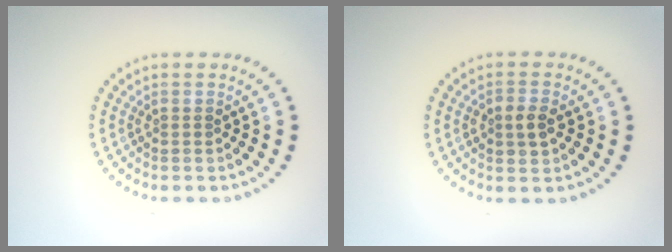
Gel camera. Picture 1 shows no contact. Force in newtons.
{"total": 2.1, "press": 2.1, "slide": 0.2}